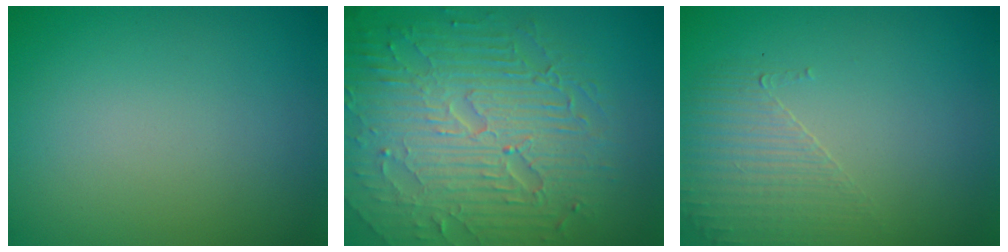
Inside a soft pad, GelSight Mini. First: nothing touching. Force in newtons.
{"total": 9.6, "press": 6.3, "slide": 7.3}
{"total": 1.7, "press": 0.9, "slide": 1.4}